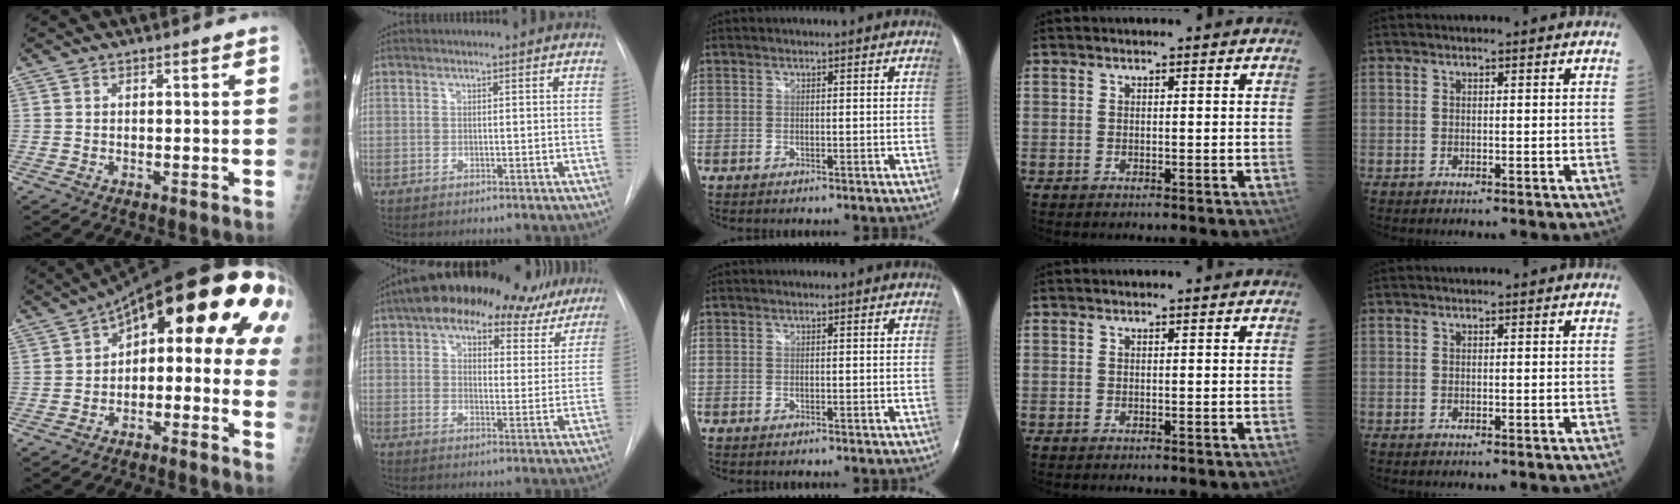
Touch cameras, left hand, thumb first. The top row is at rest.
{"thumb": {"total": 22.0, "force": [3.1, 11.2, 18.6], "torque": [-0.226, 0.053, 0.034]}, "index": {"total": 23.9, "force": [18.6, 9.9, 11.4], "torque": [-0.188, 0.033, 0.238]}}